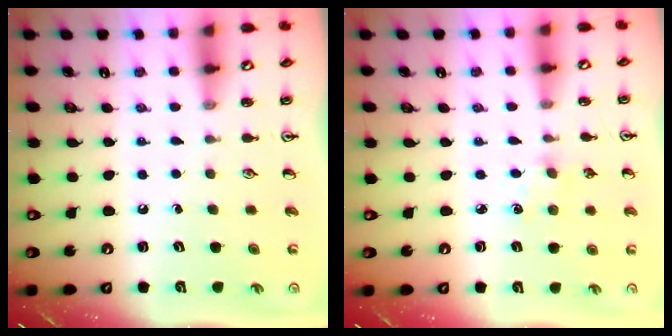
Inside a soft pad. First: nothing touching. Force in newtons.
{"total": 2.2, "press": 2.2, "slide": 0.4}